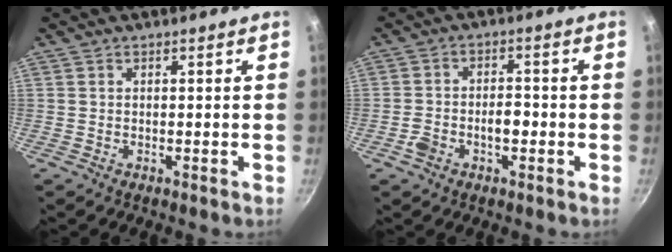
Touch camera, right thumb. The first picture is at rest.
{"total": 5.2, "force": [-1.9, 3.1, 3.7], "torque": [-0.053, 0.030, -0.036]}